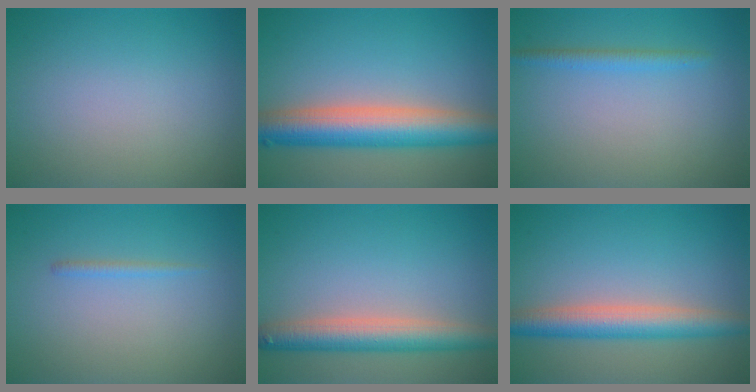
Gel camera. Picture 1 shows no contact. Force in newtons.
{"total": 7.6, "press": 7.6, "slide": 0.1}
{"total": 1.5, "press": 1.5, "slide": 0.2}
{"total": 0.8, "press": 0.8, "slide": 0.1}
{"total": 4.9, "press": 4.9, "slide": 0.2}
{"total": 4.8, "press": 4.8, "slide": 0.2}